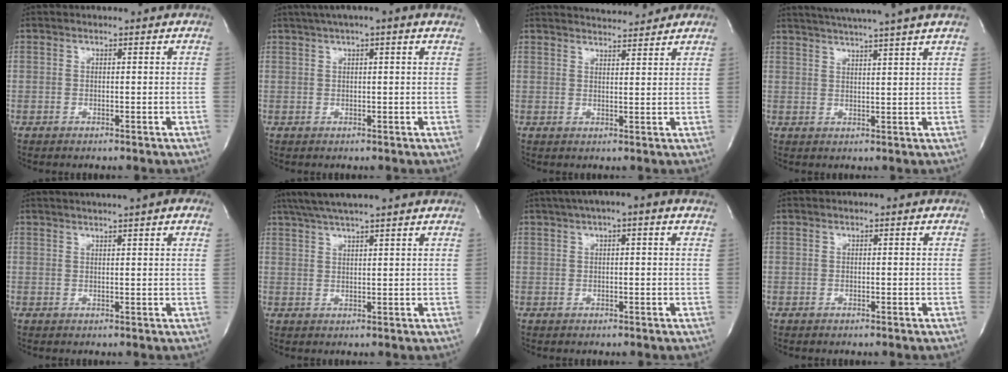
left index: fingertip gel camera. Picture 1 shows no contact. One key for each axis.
{"total": 5.9, "fx": 3.9, "fy": 0.1, "fz": 4.4, "tx": -0.070, "ty": 0.031, "tz": 0.057}
{"total": 6.1, "fx": 5.9, "fy": 0.2, "fz": 1.5, "tx": -0.030, "ty": 0.010, "tz": 0.079}
{"total": 11.5, "fx": 9.9, "fy": -1.6, "fz": 5.7, "tx": -0.096, "ty": 0.003, "tz": 0.128}
{"total": 8.4, "fx": 6.6, "fy": 0.3, "fz": 5.2, "tx": -0.085, "ty": 0.028, "tz": 0.076}
{"total": 9.0, "fx": 7.6, "fy": -0.7, "fz": 4.8, "tx": -0.085, "ty": 0.029, "tz": 0.112}
{"total": 6.1, "fx": 3.7, "fy": 0.6, "fz": 4.9, "tx": -0.078, "ty": 0.036, "tz": 0.052}
{"total": 0.0}